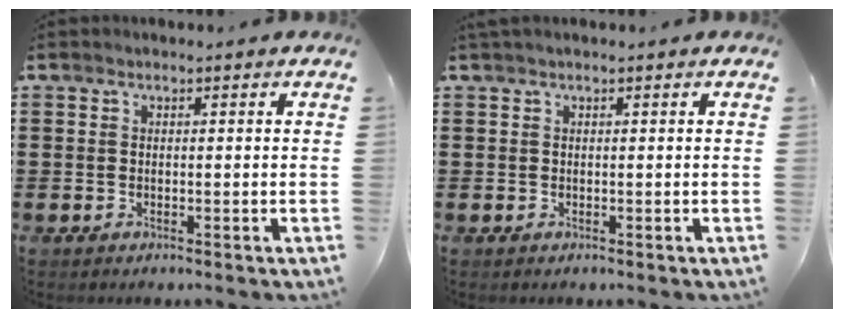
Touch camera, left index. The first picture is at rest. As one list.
[{"total": 0.6, "force": [0.3, 0.1, 0.5], "torque": [-0.010, 0.001, 0.007]}]